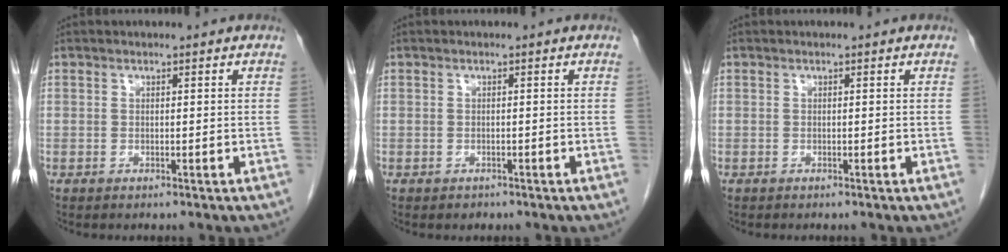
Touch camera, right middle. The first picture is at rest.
{"total": 0.8, "force": [-0.6, 0.6, 0.1], "torque": [-0.006, 0.001, -0.007]}
{"total": 0.0}